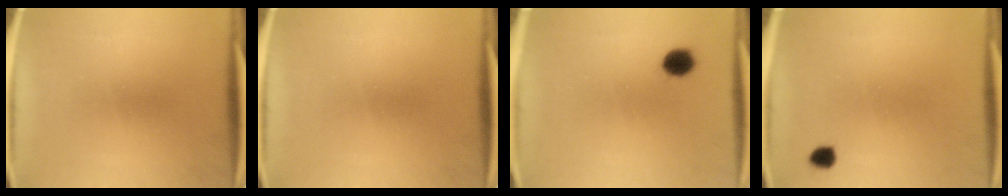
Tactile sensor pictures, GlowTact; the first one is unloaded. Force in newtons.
{"total": 0.0}
{"total": 4.5}
{"total": 1.9}